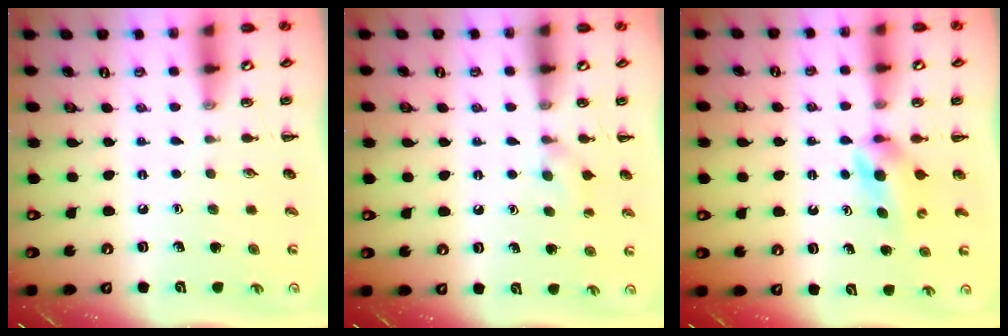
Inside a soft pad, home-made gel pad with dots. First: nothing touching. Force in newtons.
{"total": 6.6, "press": 6.4, "slide": 1.7}
{"total": 3.9, "press": 3.8, "slide": 1.0}